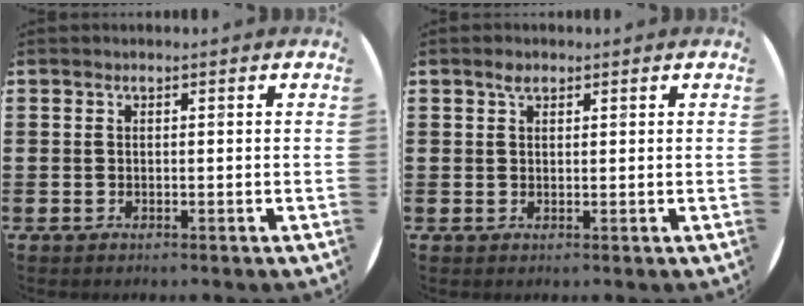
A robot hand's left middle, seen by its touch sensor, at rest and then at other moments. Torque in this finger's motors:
{"motor_torque": [0.36, -0.22, 0.00, 0.05]}